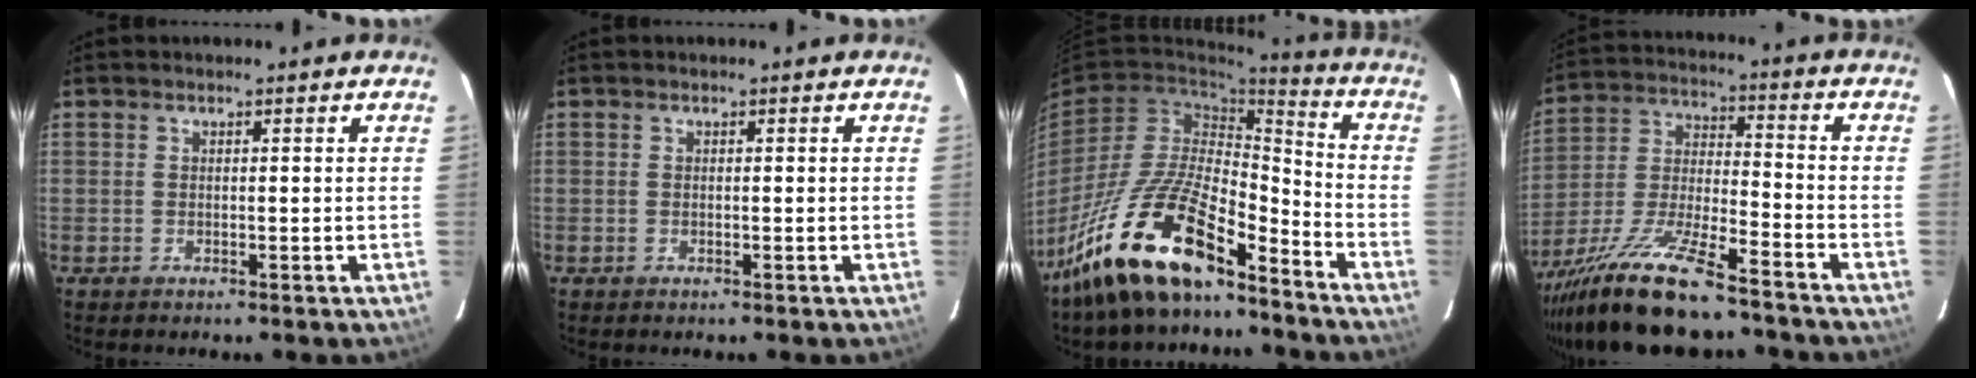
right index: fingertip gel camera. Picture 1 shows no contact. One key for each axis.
{"total": 0.0}
{"total": 19.7, "fx": -14.3, "fy": 6.1, "fz": 12.1, "tx": -0.245, "ty": -0.003, "tz": -0.266}
{"total": 18.2, "fx": -13.8, "fy": 3.5, "fz": 11.2, "tx": -0.236, "ty": -0.032, "tz": -0.245}